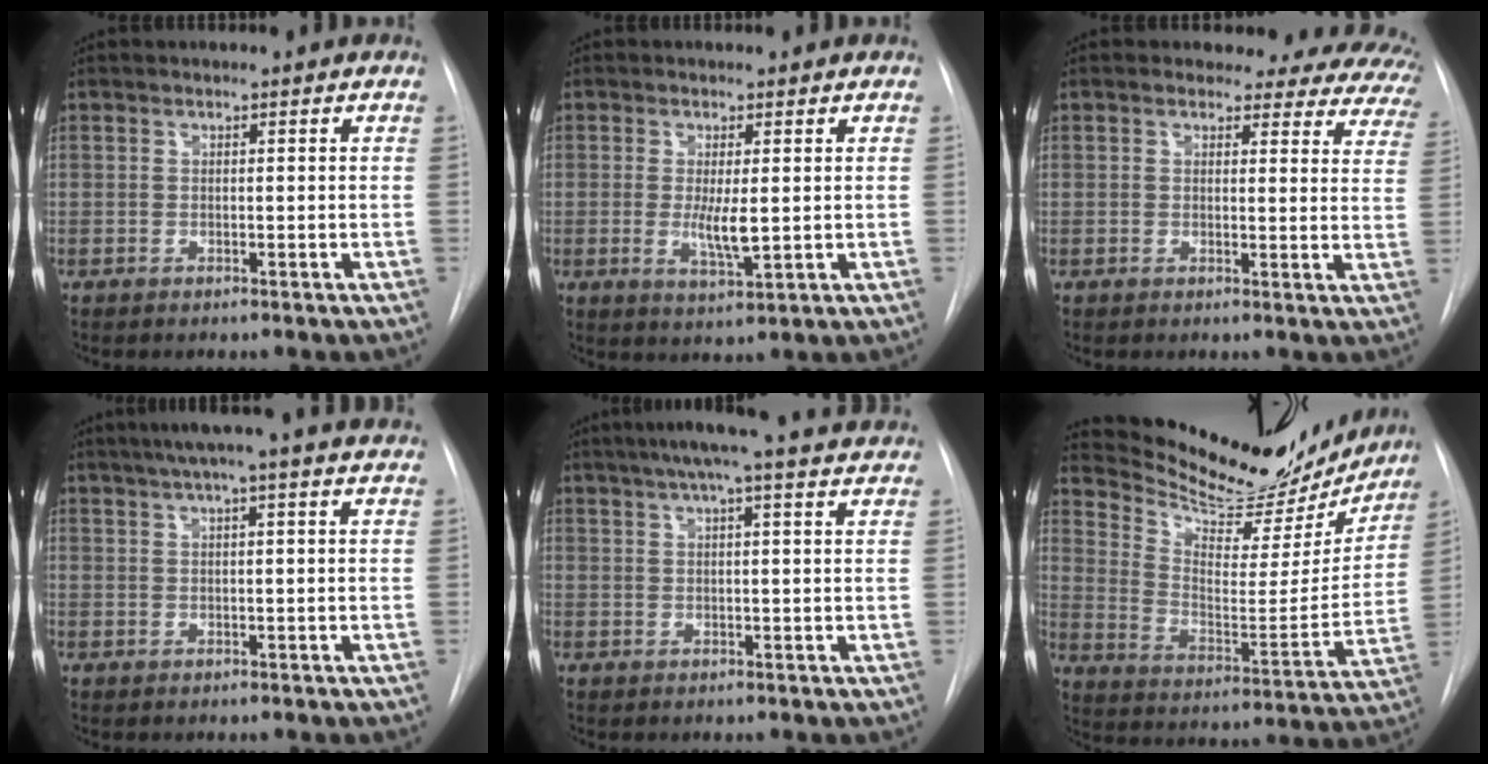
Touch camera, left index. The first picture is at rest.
{"total": 4.2, "force": [0.1, 0.8, 4.1], "torque": [-0.078, -0.011, 0.005]}
{"total": 13.9, "force": [12.3, 5.6, 3.6], "torque": [-0.017, -0.036, 0.102]}
{"total": 12.0, "force": [10.1, -0.4, 6.4], "torque": [-0.105, 0.030, 0.117]}
{"total": 15.0, "force": [13.4, 0.4, 6.7], "torque": [-0.104, 0.015, 0.162]}
{"total": 24.4, "force": [22.3, 6.0, 7.9], "torque": [-0.124, -0.046, 0.311]}